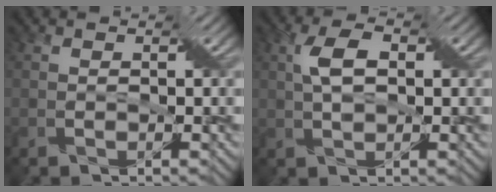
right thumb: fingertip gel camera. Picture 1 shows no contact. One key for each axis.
{"total": 4.7, "fx": 1.2, "fy": 2.3, "fz": 4.0, "tx": -0.085, "ty": 0.008, "tz": 0.020}